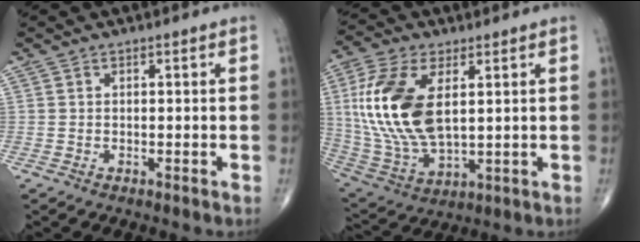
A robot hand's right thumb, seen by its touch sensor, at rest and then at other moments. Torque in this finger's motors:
{"motor_torque": [0.73, 3.16, 1.92, 0.36, 0.54]}